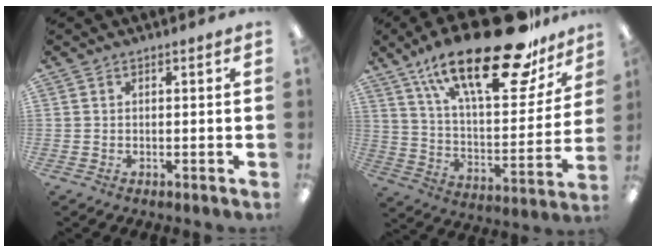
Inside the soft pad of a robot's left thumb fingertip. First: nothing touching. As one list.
[{"total": 29.2, "force": [19.5, 9.9, 19.3], "torque": [-0.301, -0.115, 0.324]}]